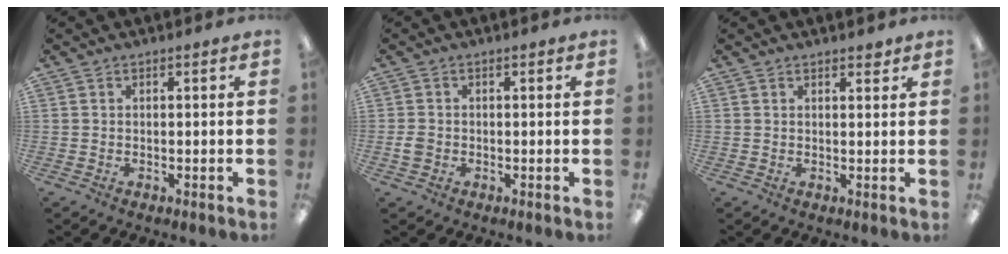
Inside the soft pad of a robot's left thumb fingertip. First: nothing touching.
{"total": 2.2, "force": [-0.4, 1.9, 1.1], "torque": [-0.019, 0.005, -0.007]}
{"total": 1.8, "force": [1.5, 0.6, 0.7], "torque": [0.002, -0.007, 0.024]}